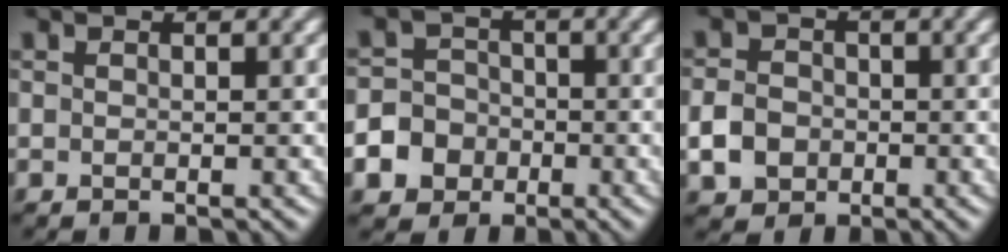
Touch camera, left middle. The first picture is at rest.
{"total": 7.3, "force": [-3.7, 6.2, 1.1], "torque": [-0.024, -0.016, -0.085]}
{"total": 3.5, "force": [-1.4, 2.9, 1.5], "torque": [-0.032, 0.003, -0.034]}